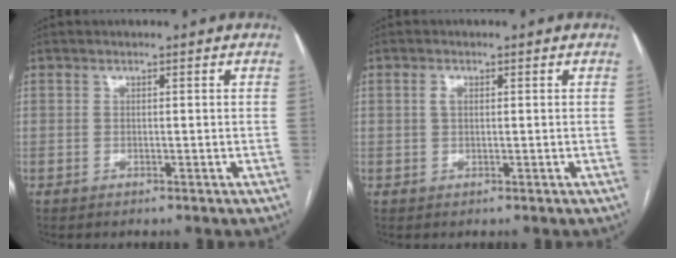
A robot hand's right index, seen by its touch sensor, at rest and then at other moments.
{"total": 1.3, "force": [0.3, 0.7, 1.0], "torque": [-0.020, 0.004, 0.006]}